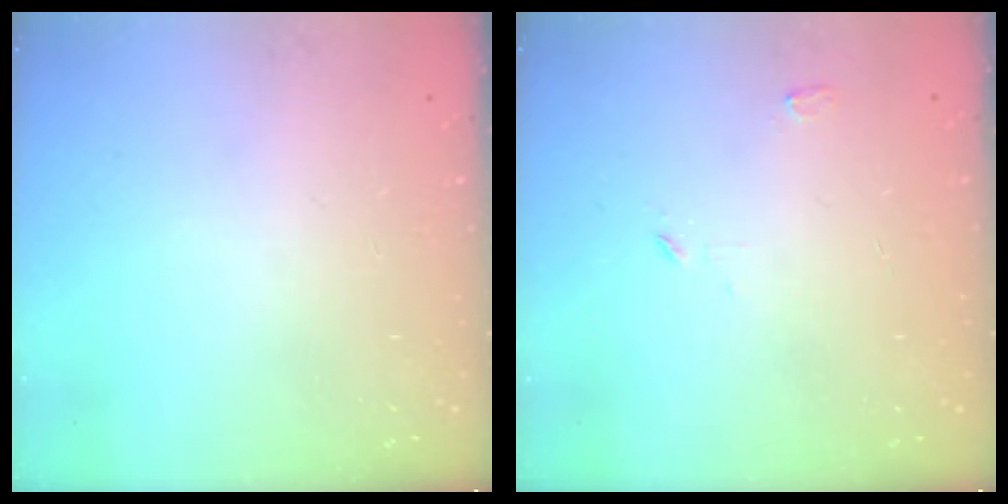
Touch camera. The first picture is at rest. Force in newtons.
{"total": 2.8, "press": 2.8, "slide": 0.2}